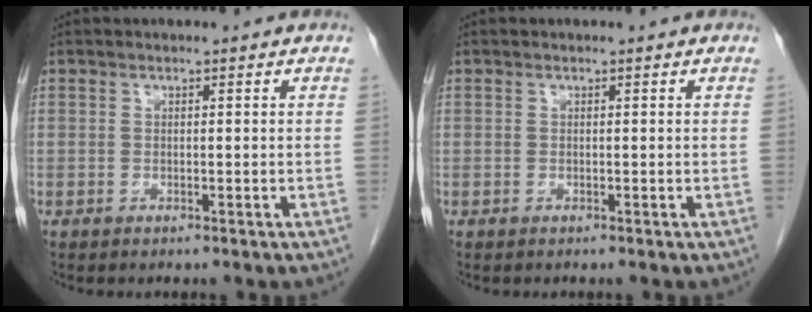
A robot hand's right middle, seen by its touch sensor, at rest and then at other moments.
{"total": 0.0}